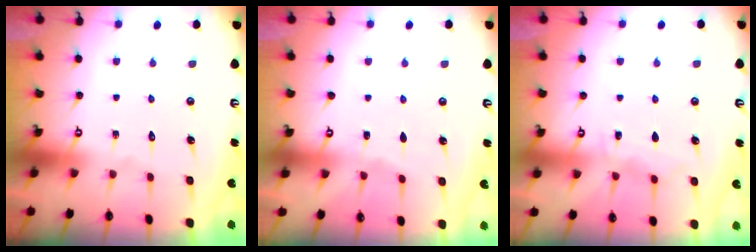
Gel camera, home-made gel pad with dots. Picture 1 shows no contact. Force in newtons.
{"total": 2.2, "press": 2.2, "slide": 0.3}
{"total": 5.0, "press": 4.9, "slide": 0.6}